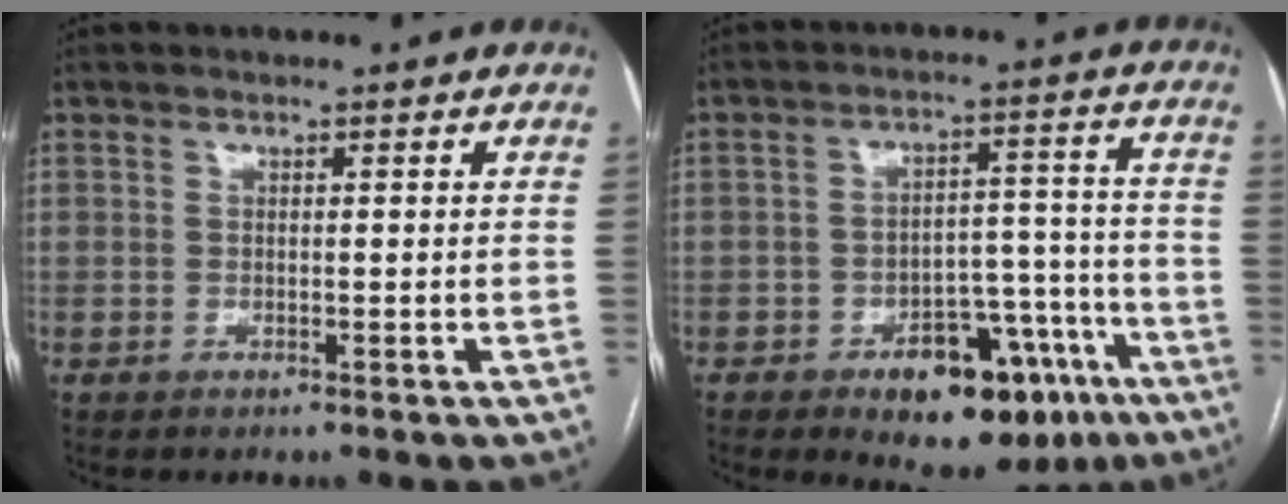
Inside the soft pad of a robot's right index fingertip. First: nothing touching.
{"total": 14.6, "force": [-8.8, 7.0, 9.3], "torque": [-0.097, 0.031, -0.118]}